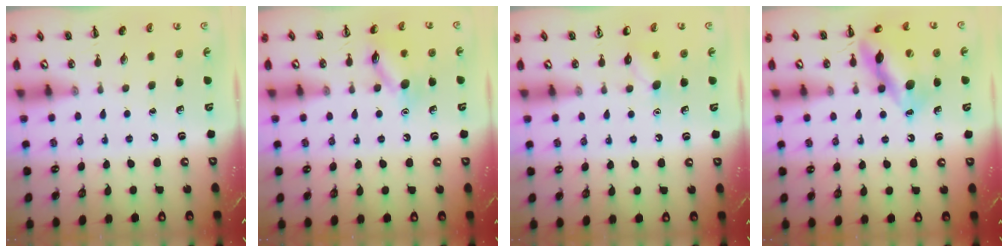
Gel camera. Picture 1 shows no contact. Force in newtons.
{"total": 11.3, "press": 11.2, "slide": 1.0}
{"total": 6.2, "press": 6.0, "slide": 1.6}
{"total": 14.0, "press": 13.9, "slide": 1.4}